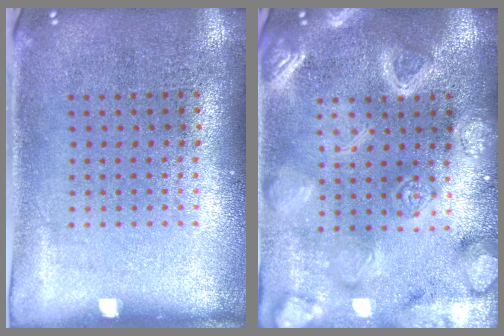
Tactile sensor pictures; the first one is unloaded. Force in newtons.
{"total": 5.7, "press": 5.7, "slide": 0.7}